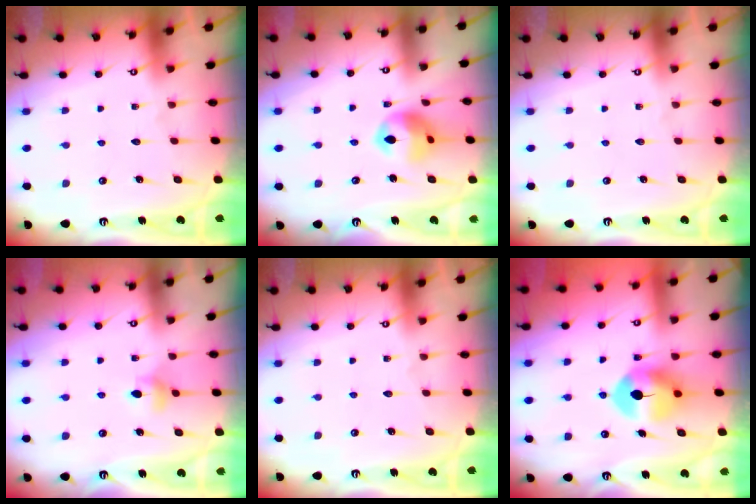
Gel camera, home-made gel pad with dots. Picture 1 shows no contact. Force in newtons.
{"total": 11.7, "press": 11.6, "slide": 1.5}
{"total": 0.0}
{"total": 4.6, "press": 4.6, "slide": 0.8}
{"total": 0.0}
{"total": 8.9, "press": 8.9, "slide": 1.2}